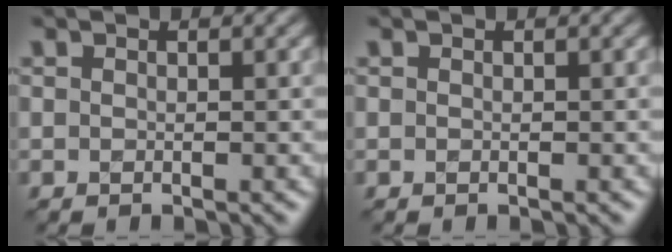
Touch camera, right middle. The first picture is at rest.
{"total": 0.0}